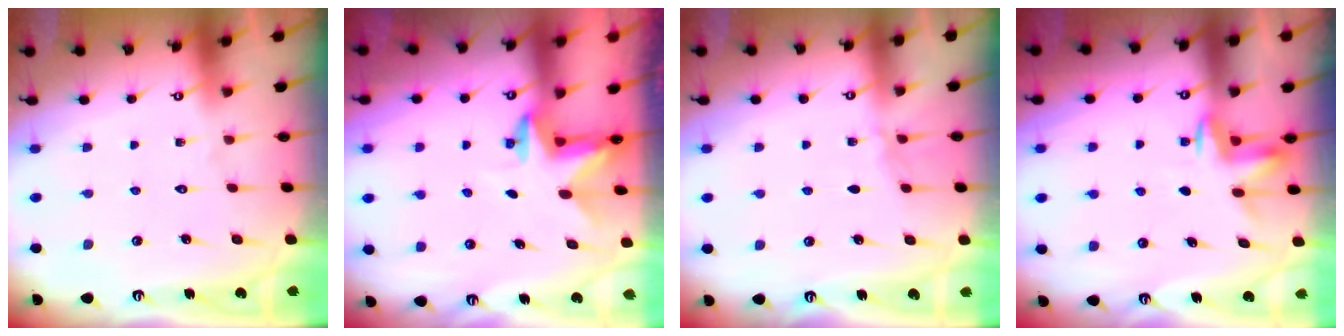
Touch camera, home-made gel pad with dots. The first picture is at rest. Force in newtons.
{"total": 2.4, "press": 2.3, "slide": 0.4}
{"total": 2.5, "press": 2.5, "slide": 0.5}
{"total": 3.3, "press": 3.3, "slide": 0.4}